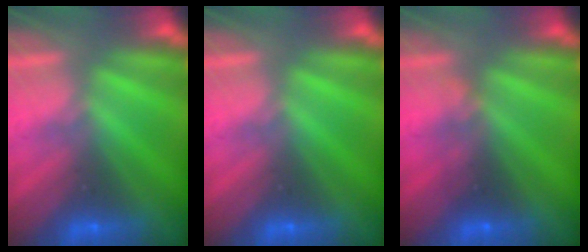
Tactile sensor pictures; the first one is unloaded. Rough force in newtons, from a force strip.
{"total": 0.0}
{"total": 2.3}